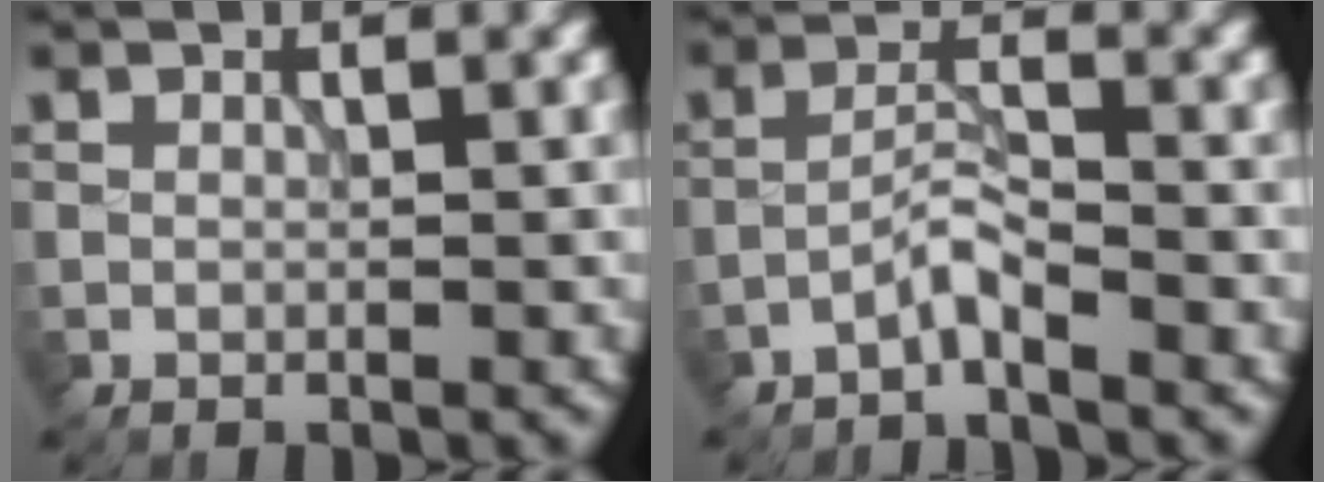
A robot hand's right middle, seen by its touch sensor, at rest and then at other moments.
{"total": 2.1, "force": [-1.7, 0.1, 1.2], "torque": [-0.023, 0.011, -0.039]}